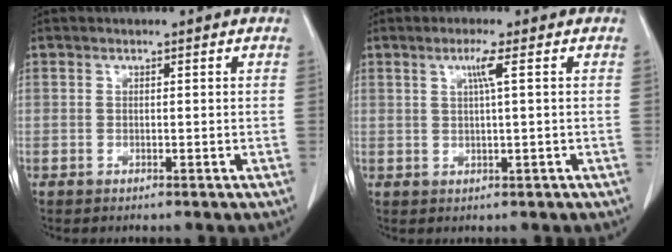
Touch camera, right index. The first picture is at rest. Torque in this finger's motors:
{"motor_torque": [0.21, -0.07, 0.07, 0.04]}